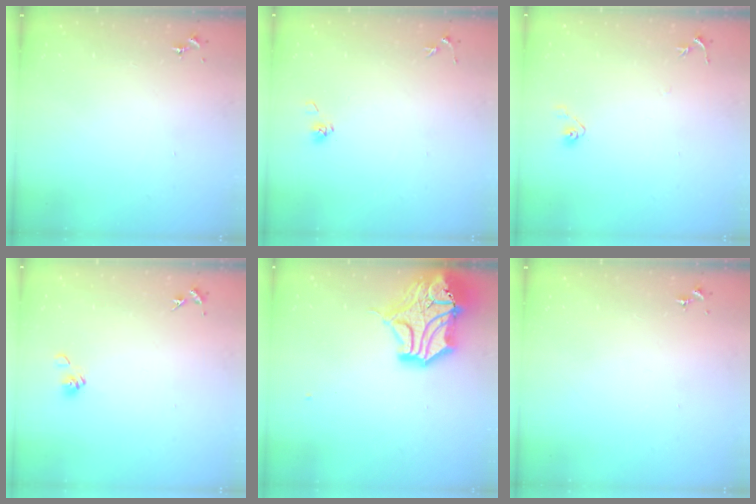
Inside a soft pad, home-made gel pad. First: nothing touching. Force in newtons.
{"total": 3.9, "press": 3.5, "slide": 1.7}
{"total": 4.5, "press": 4.4, "slide": 0.8}
{"total": 5.8, "press": 5.3, "slide": 2.3}
{"total": 18.3, "press": 18.2, "slide": 2.4}
{"total": 0.0}